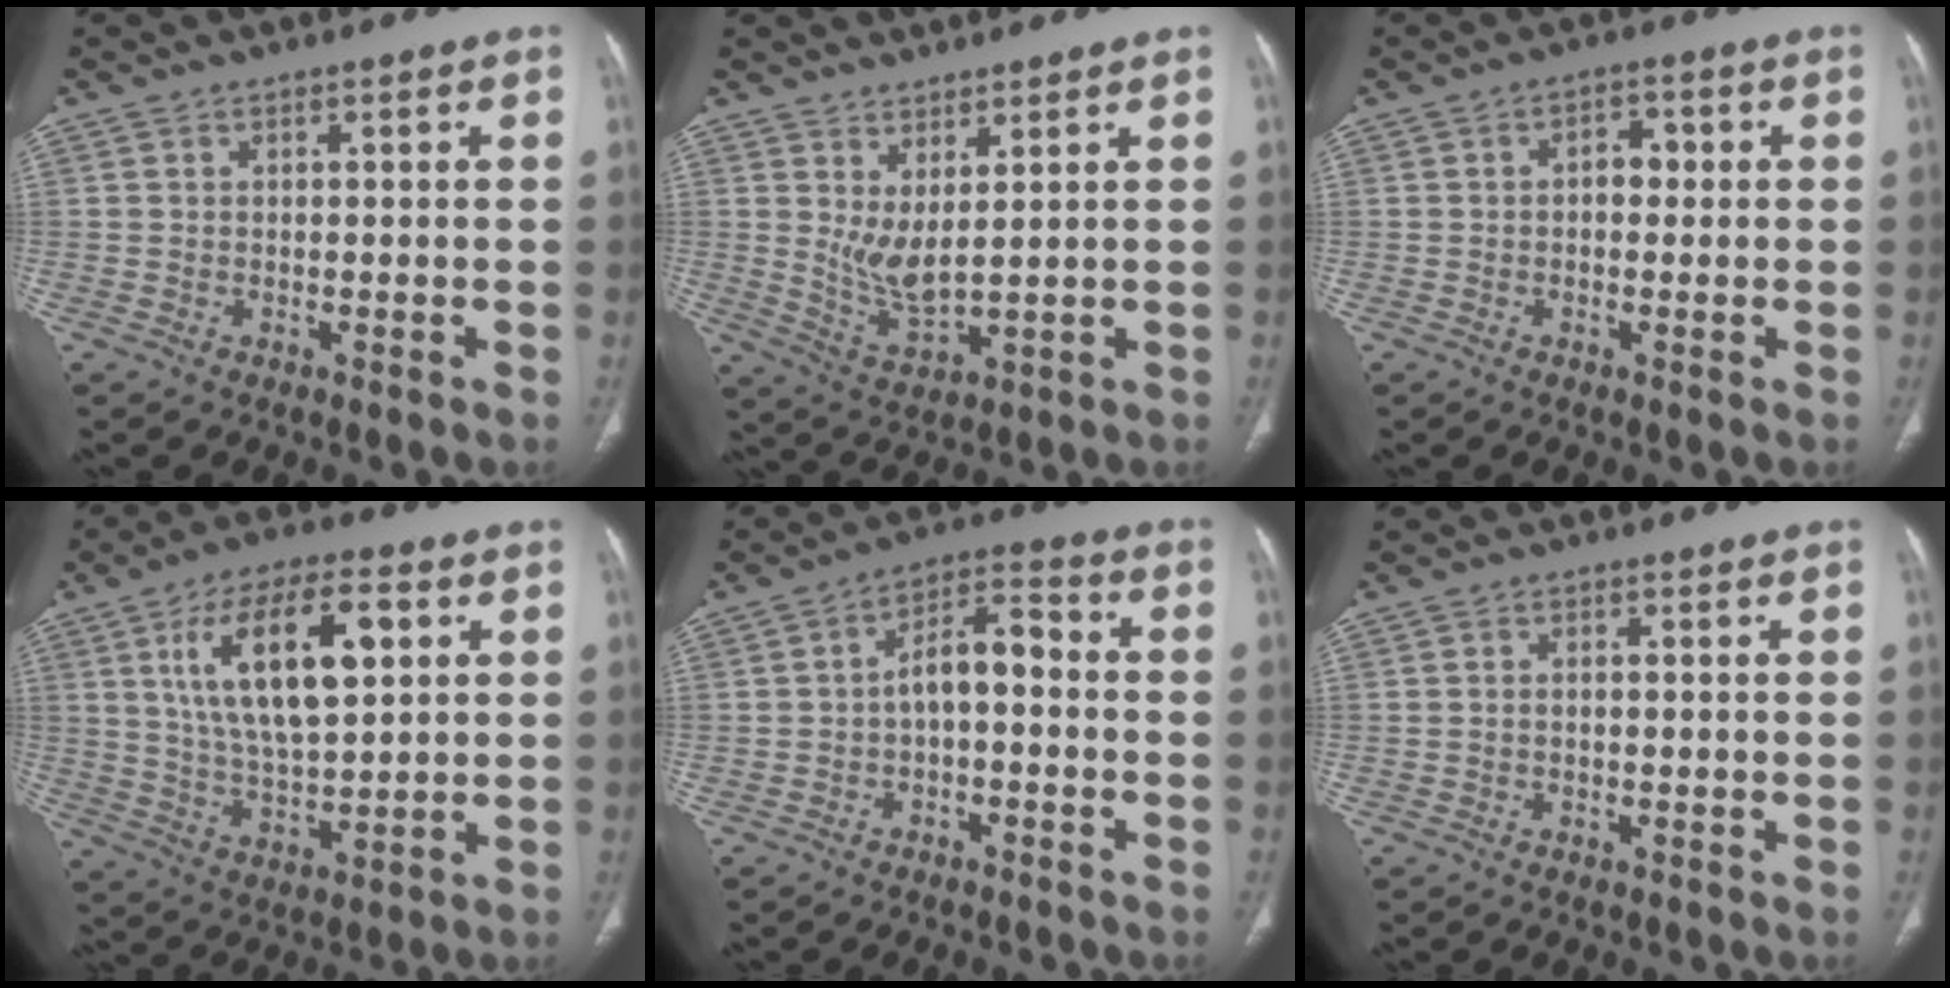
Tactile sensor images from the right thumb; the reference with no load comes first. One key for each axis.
{"total": 5.5, "fx": 2.1, "fy": 1.6, "fz": 4.8, "tx": -0.098, "ty": -0.033, "tz": 0.051}
{"total": 3.2, "fx": 0.1, "fy": 2.2, "fz": 2.3, "tx": -0.019, "ty": 0.013, "tz": -0.005}
{"total": 17.2, "fx": 5.1, "fy": 7.5, "fz": 14.7, "tx": -0.243, "ty": -0.002, "tz": 0.092}
{"total": 7.3, "fx": -1.2, "fy": 3.6, "fz": 6.3, "tx": -0.099, "ty": 0.043, "tz": -0.029}
{"total": 0.9, "fx": -0.3, "fy": 0.5, "fz": 0.7, "tx": -0.013, "ty": 0.004, "tz": -0.006}